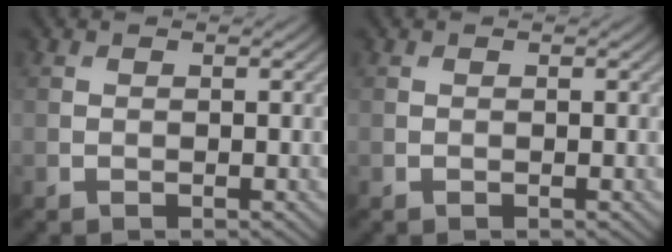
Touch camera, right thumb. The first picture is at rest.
{"total": 0.0}